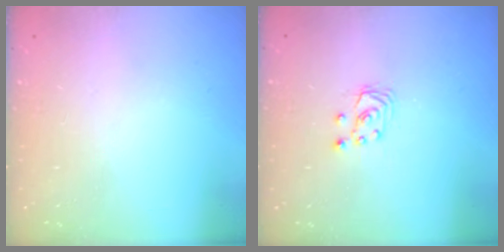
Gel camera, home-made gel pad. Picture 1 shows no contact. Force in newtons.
{"total": 2.6, "press": 2.6, "slide": 0.3}